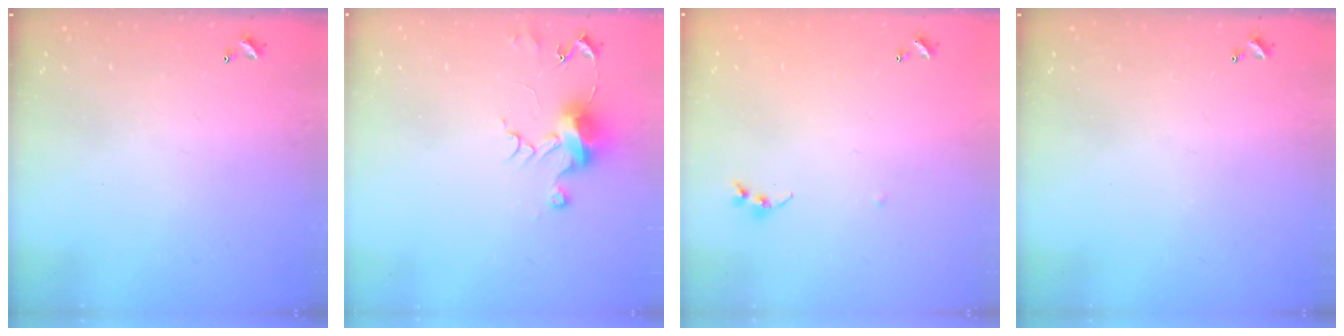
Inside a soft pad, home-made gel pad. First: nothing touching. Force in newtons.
{"total": 7.7, "press": 7.7, "slide": 0.4}
{"total": 5.0, "press": 5.0, "slide": 0.6}
{"total": 0.0}